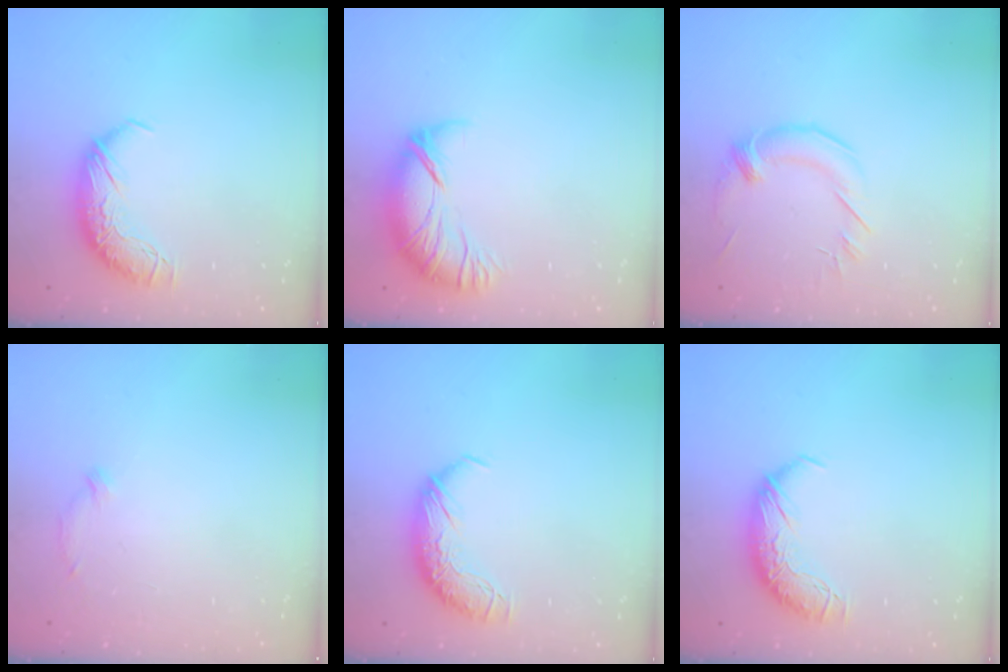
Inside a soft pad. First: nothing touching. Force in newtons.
{"total": 2.6, "press": 1.8, "slide": 1.9}
{"total": 1.3, "press": 0.5, "slide": 1.2}
{"total": 6.0, "press": 5.9, "slide": 1.1}
{"total": 0.0}
{"total": 0.0}